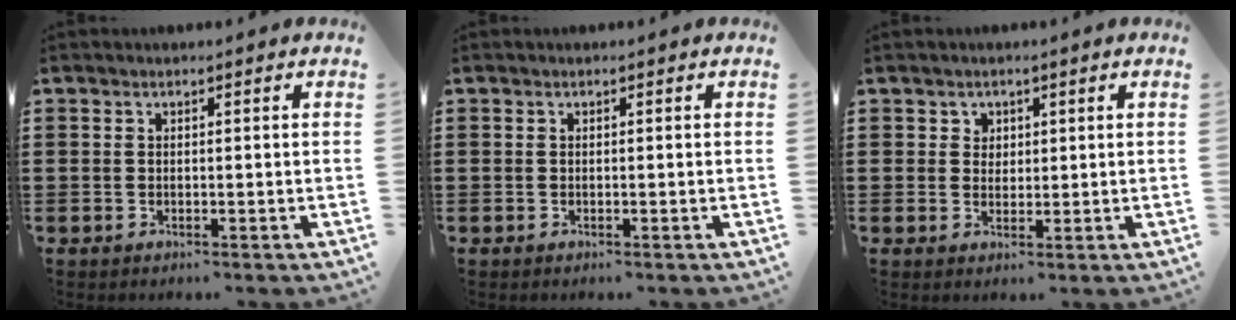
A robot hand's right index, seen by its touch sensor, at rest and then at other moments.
{"total": 0.0}
{"total": 1.9, "force": [0.8, 1.7, 0.2], "torque": [-0.011, 0.009, 0.014]}